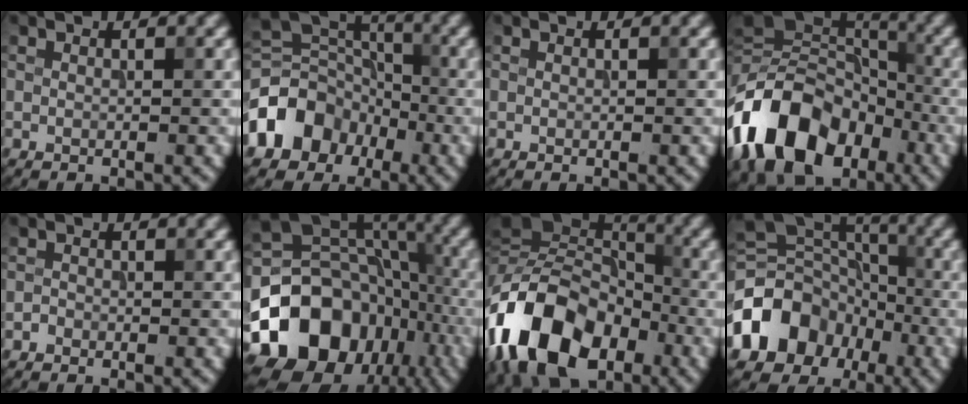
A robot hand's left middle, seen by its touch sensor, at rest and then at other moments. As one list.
[{"total": 8.0, "force": [-3.6, 6.1, 3.6], "torque": [-0.054, 0.008, -0.081]}, {"total": 0.0}, {"total": 14.8, "force": [-6.5, 10.0, 8.9], "torque": [-0.179, 0.006, -0.132]}, {"total": 0.6, "force": [-0.4, 0.4, 0.0], "torque": [0.003, -0.001, -0.009]}, {"total": 18.2, "force": [-8.2, 13.8, 8.6], "torque": [-0.166, -0.007, -0.128]}, {"total": 15.2, "force": [-6.3, 9.9, 9.6], "torque": [-0.196, 0.005, -0.130]}, {"total": 9.5, "force": [-3.8, 7.5, 4.4], "torque": [-0.074, 0.006, -0.084]}]